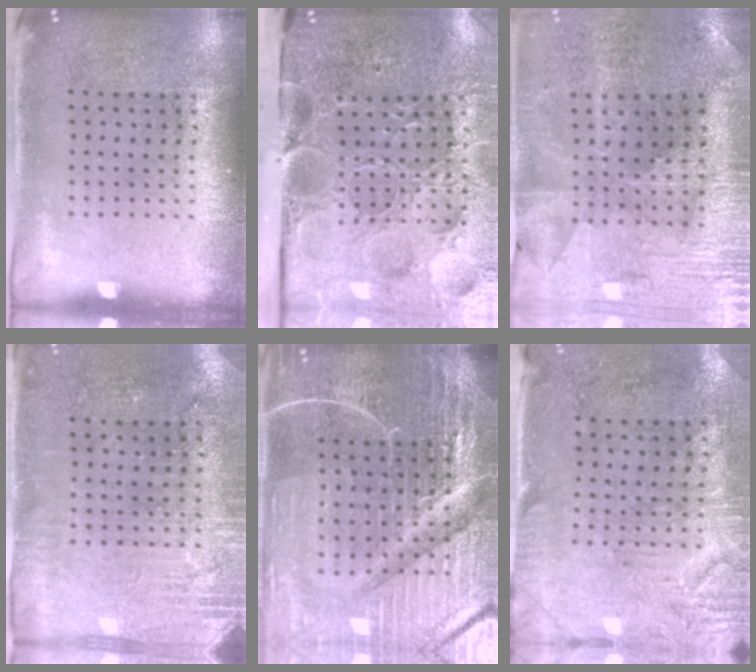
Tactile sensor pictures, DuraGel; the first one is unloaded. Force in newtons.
{"total": 5.1, "press": 4.1, "slide": 3.0}
{"total": 1.7, "press": 1.7, "slide": 0.3}
{"total": 2.8, "press": 2.6, "slide": 1.0}
{"total": 5.9, "press": 5.4, "slide": 2.5}
{"total": 3.2, "press": 2.6, "slide": 1.9}